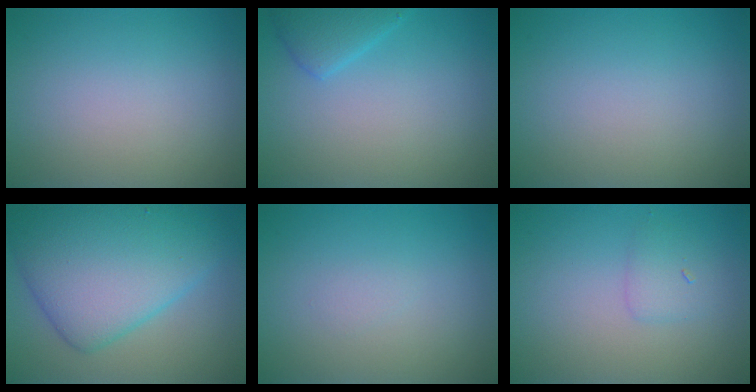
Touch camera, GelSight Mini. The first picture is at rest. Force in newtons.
{"total": 2.3, "press": 2.3, "slide": 0.1}
{"total": 0.0}
{"total": 9.5, "press": 9.5, "slide": 0.1}
{"total": 0.5, "press": 0.5, "slide": 0.1}
{"total": 1.5, "press": 1.5, "slide": 0.2}